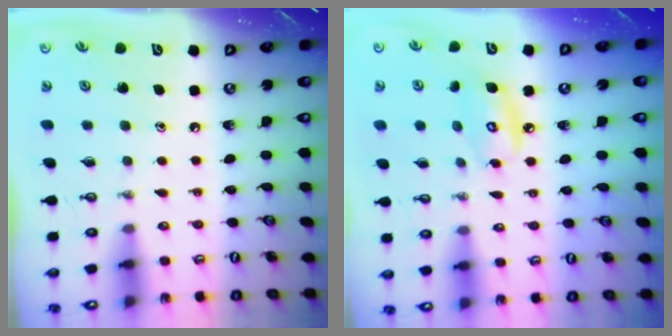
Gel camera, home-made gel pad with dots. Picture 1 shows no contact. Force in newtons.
{"total": 7.4, "press": 7.3, "slide": 0.4}